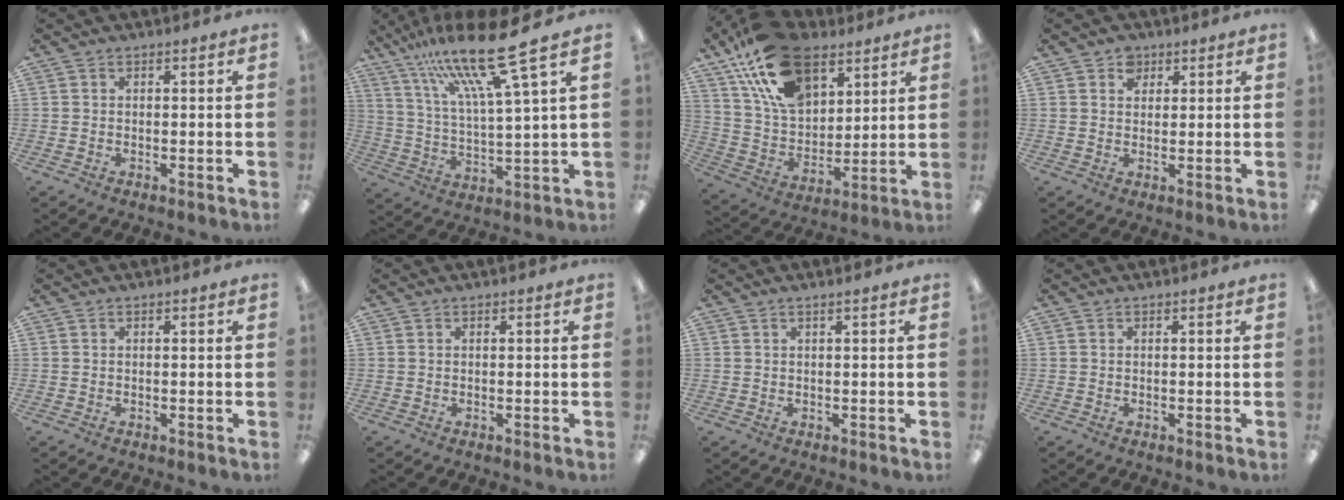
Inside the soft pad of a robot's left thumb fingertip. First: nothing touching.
{"total": 20.6, "force": [14.4, 2.7, 14.4], "torque": [-0.271, -0.081, 0.230]}
{"total": 21.5, "force": [13.2, 12.4, 11.6], "torque": [-0.217, -0.050, 0.243]}
{"total": 3.5, "force": [2.3, 2.5, 0.9], "torque": [0.000, -0.005, 0.038]}
{"total": 0.0}
{"total": 0.0}
{"total": 0.9, "force": [0.4, 0.0, 0.8], "torque": [-0.014, -0.001, 0.008]}
{"total": 0.0}